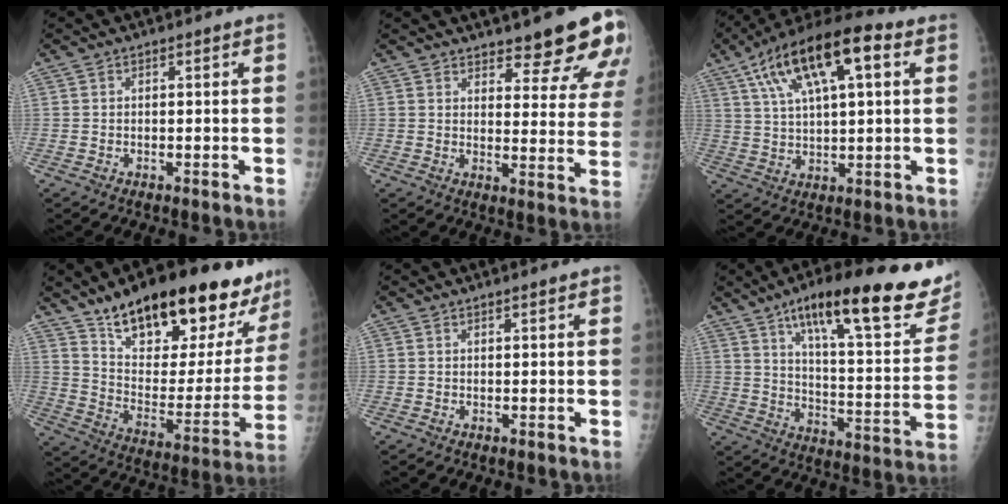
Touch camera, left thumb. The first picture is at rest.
{"total": 13.4, "force": [10.3, 3.6, 7.8], "torque": [-0.058, -0.072, 0.124]}
{"total": 18.4, "force": [7.6, 7.0, 15.2], "torque": [-0.259, 0.012, 0.126]}
{"total": 29.1, "force": [20.3, 9.8, 18.5], "torque": [-0.239, -0.068, 0.308]}
{"total": 0.8, "force": [0.6, 0.1, 0.6], "torque": [-0.007, 0.000, 0.008]}
{"total": 28.4, "force": [17.3, 7.2, 21.3], "torque": [-0.271, -0.049, 0.254]}